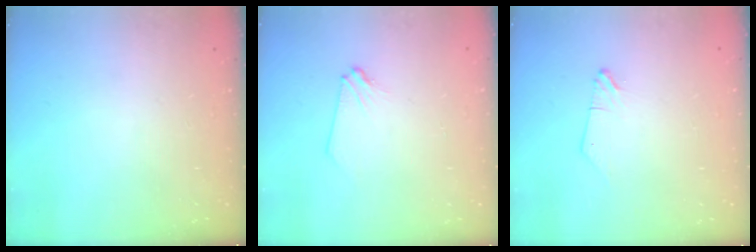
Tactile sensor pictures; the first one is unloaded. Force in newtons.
{"total": 1.6, "press": 1.6, "slide": 0.3}
{"total": 0.0}